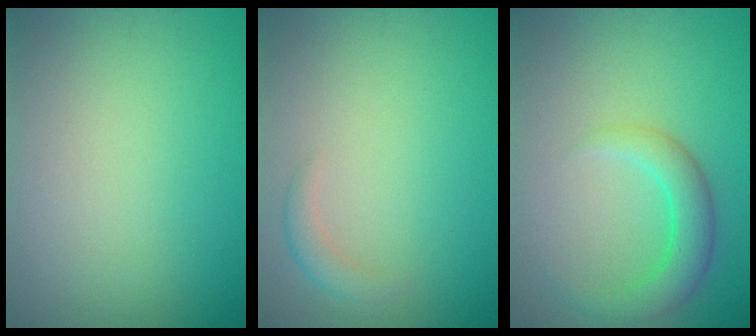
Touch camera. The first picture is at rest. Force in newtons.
{"total": 1.4, "press": 1.4, "slide": 0.1}
{"total": 3.7, "press": 3.7, "slide": 0.2}